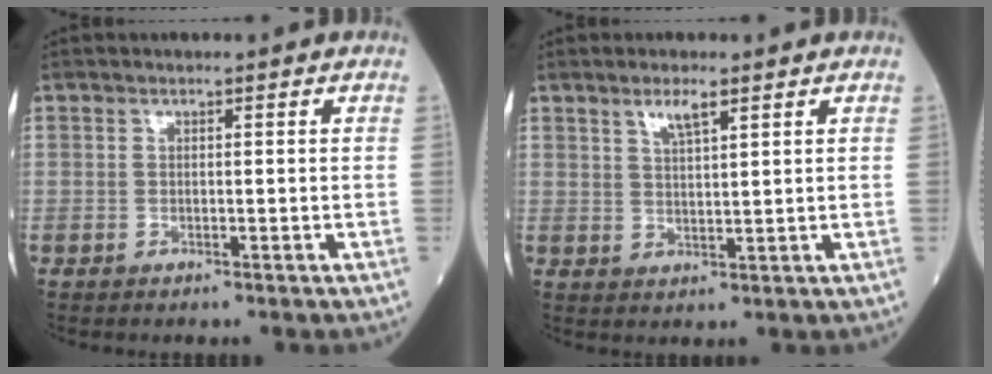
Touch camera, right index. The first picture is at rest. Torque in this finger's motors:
{"motor_torque": [0.06, 0.06, 0.02, 0.01]}